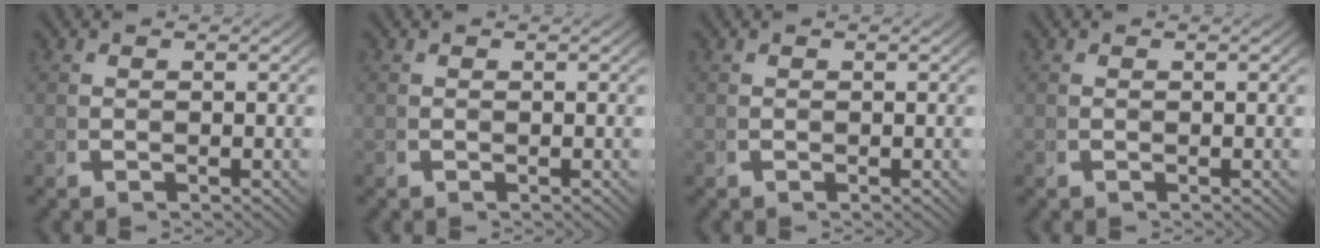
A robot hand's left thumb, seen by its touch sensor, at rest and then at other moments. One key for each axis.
{"total": 0.0}
{"total": 0.0}
{"total": 0.0}